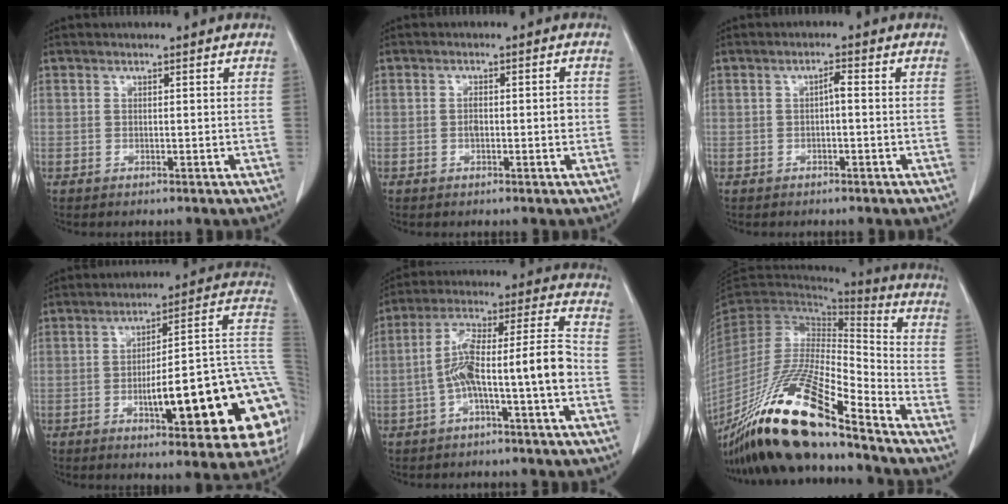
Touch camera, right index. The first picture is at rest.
{"total": 2.8, "force": [-0.4, 1.1, 2.6], "torque": [-0.045, 0.004, -0.004]}
{"total": 1.6, "force": [-0.1, 0.3, 1.5], "torque": [-0.026, 0.005, -0.001]}
{"total": 22.6, "force": [-5.6, 4.3, 21.5], "torque": [-0.190, 0.028, -0.067]}
{"total": 11.8, "force": [-3.5, 0.6, 11.2], "torque": [-0.198, 0.042, -0.060]}
{"total": 22.3, "force": [-16.7, 2.6, 14.5], "torque": [-0.283, -0.039, -0.313]}